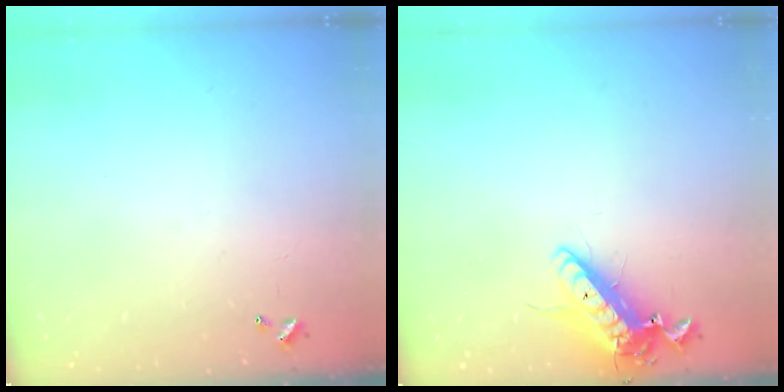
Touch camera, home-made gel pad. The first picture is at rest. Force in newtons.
{"total": 14.5, "press": 14.2, "slide": 2.9}